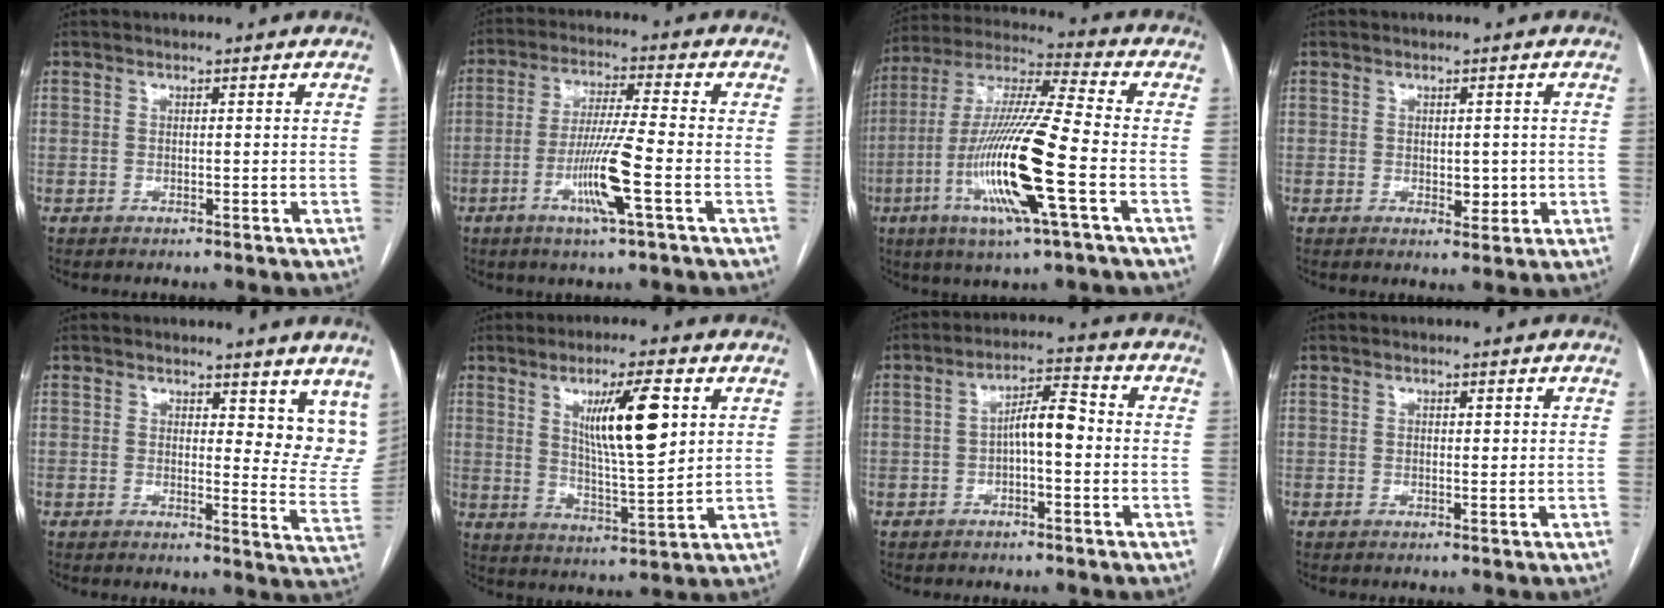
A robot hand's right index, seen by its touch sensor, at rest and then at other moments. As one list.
[{"total": 9.3, "force": [-3.3, -0.6, 8.7], "torque": [-0.171, -0.010, -0.064]}, {"total": 18.2, "force": [-5.7, 0.5, 17.3], "torque": [-0.351, -0.015, -0.109]}, {"total": 2.7, "force": [-0.3, 1.6, 2.1], "torque": [-0.024, -0.001, 0.003]}, {"total": 9.6, "force": [7.6, 3.7, 4.6], "torque": [-0.032, -0.035, 0.071]}, {"total": 11.3, "force": [4.0, 1.4, 10.5], "torque": [-0.177, -0.005, 0.071]}, {"total": 5.8, "force": [-0.6, 1.6, 5.6], "torque": [-0.095, 0.024, -0.011]}, {"total": 1.0, "force": [0.4, 0.4, 0.8], "torque": [-0.012, 0.000, 0.005]}]